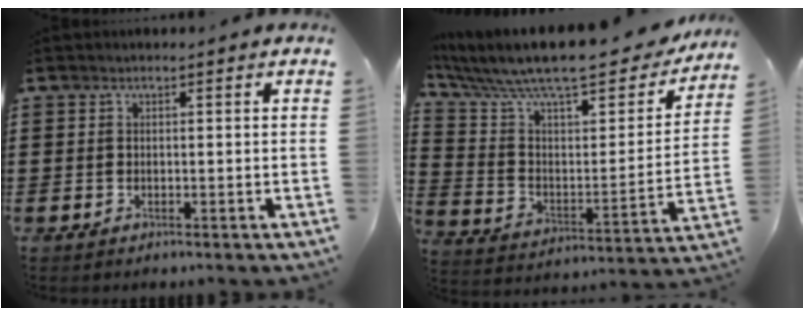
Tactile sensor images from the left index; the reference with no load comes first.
{"total": 11.6, "force": [9.5, 1.8, 6.3], "torque": [-0.163, -0.065, 0.160]}